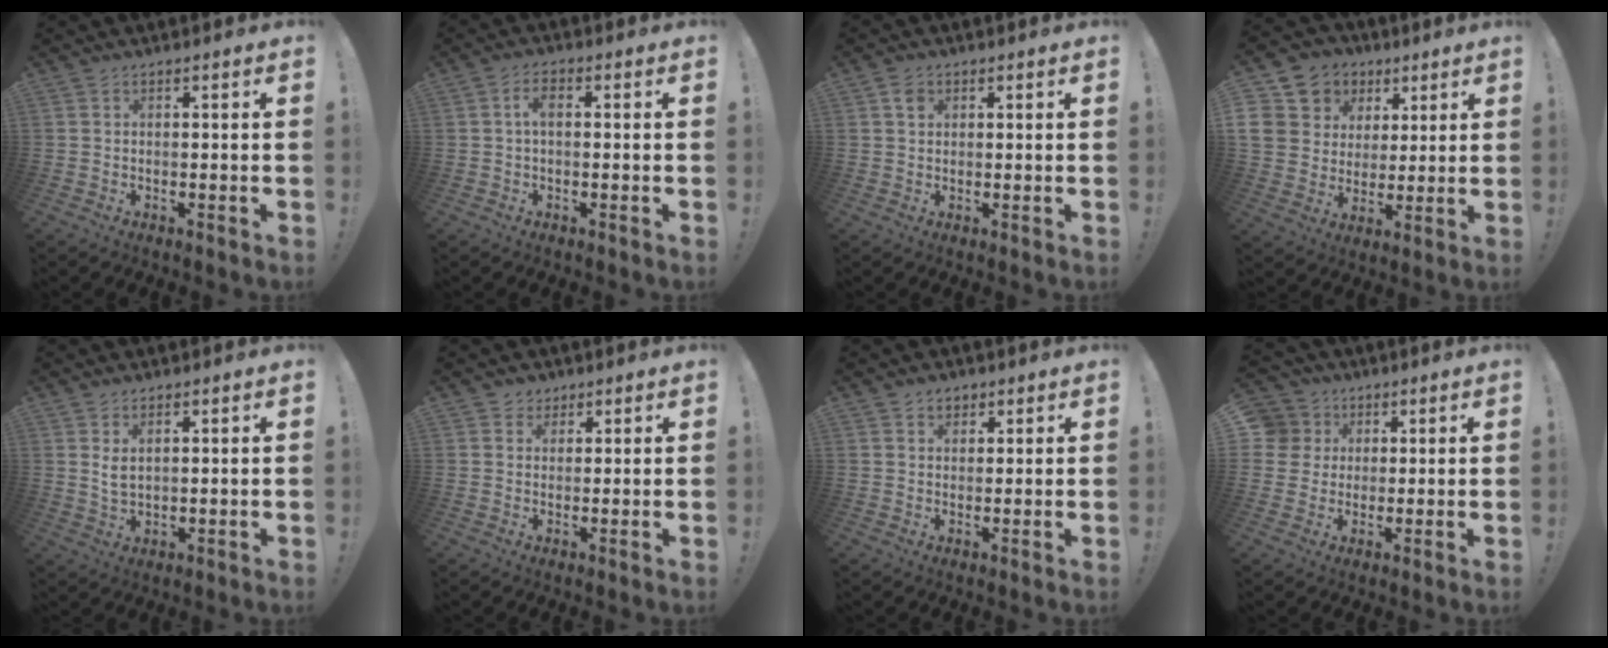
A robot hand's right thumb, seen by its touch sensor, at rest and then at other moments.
{"total": 3.5, "force": [0.2, 1.7, 3.0], "torque": [-0.052, 0.008, 0.001]}
{"total": 2.2, "force": [0.9, 1.8, 0.9], "torque": [-0.010, 0.001, 0.014]}
{"total": 11.7, "force": [4.0, 10.6, 3.2], "torque": [-0.055, -0.018, 0.095]}
{"total": 4.0, "force": [2.1, 1.9, 2.9], "torque": [-0.042, -0.011, 0.037]}
{"total": 3.1, "force": [1.9, 2.5, 0.1], "torque": [0.006, -0.010, 0.033]}
{"total": 3.2, "force": [2.0, 2.5, 0.7], "torque": [-0.003, -0.008, 0.035]}
{"total": 7.6, "force": [1.6, 7.3, 1.5], "torque": [-0.022, -0.006, 0.033]}